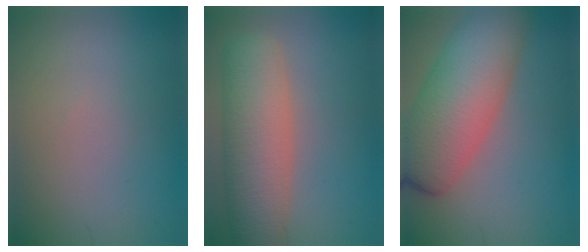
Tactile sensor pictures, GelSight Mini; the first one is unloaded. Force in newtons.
{"total": 8.1, "press": 8.1, "slide": 0.5}
{"total": 10.6, "press": 10.6, "slide": 0.4}